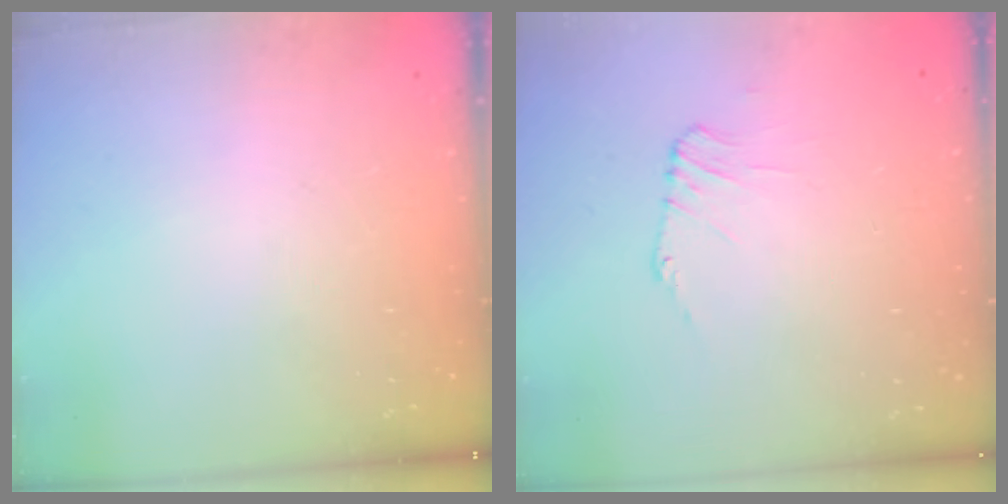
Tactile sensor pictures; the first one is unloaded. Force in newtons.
{"total": 1.1, "press": 1.1, "slide": 0.3}